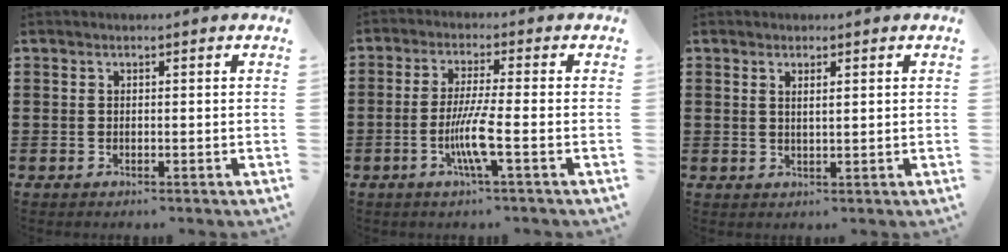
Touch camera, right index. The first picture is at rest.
{"total": 6.7, "force": [-2.1, 0.3, 6.4], "torque": [-0.135, -0.019, -0.046]}
{"total": 1.1, "force": [0.6, 0.3, 0.9], "torque": [-0.018, 0.002, 0.009]}